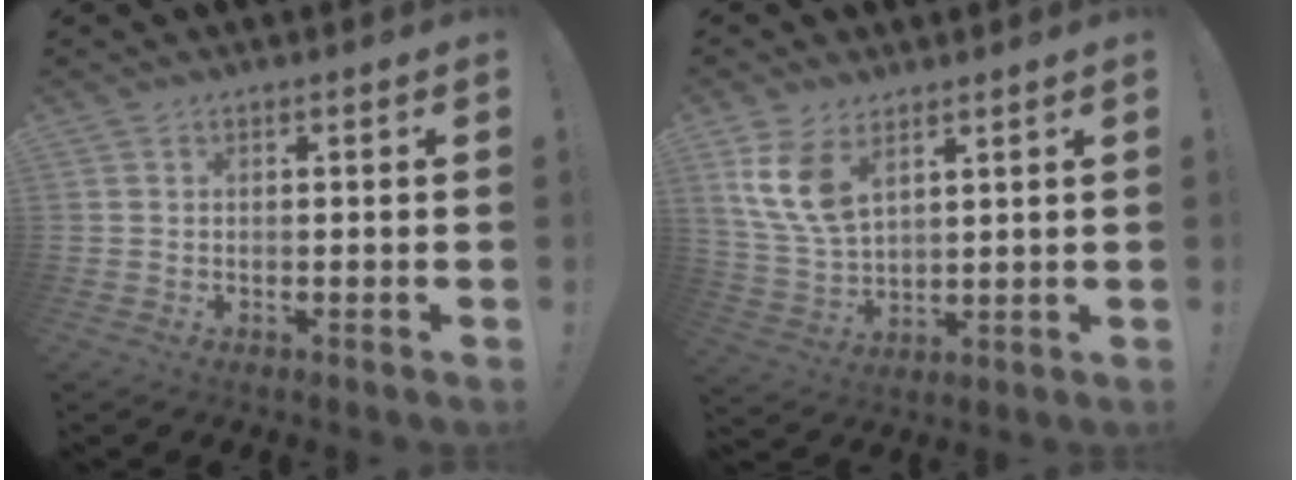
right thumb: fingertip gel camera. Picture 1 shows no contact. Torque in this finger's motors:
{"motor_torque": [-0.65, 1.16, 0.86, 0.10, 0.33]}